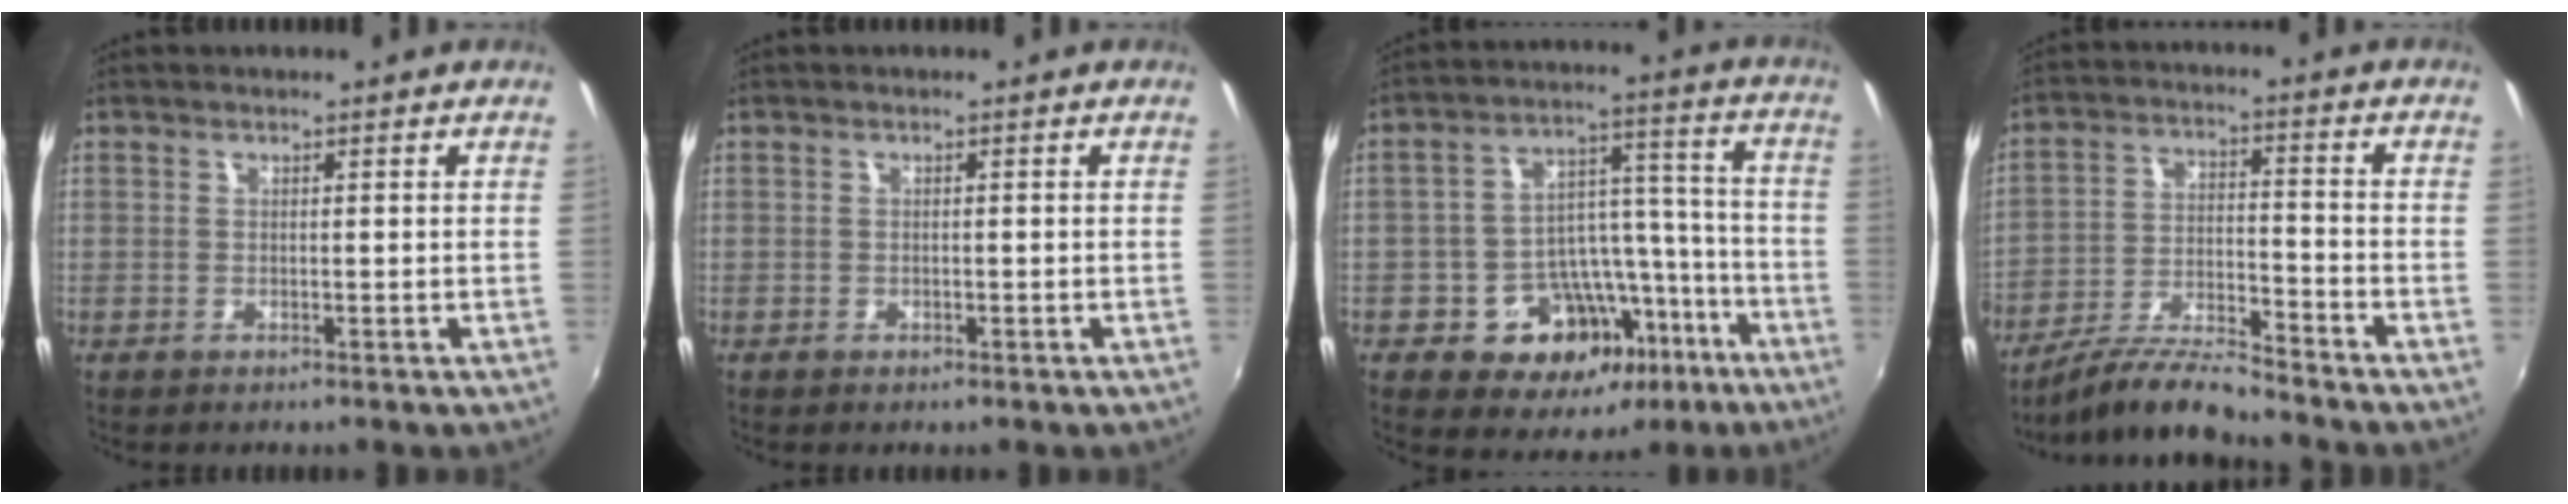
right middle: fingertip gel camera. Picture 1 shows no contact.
{"total": 0.7, "force": [-0.5, 0.4, 0.2], "torque": [-0.003, -0.002, -0.006]}
{"total": 16.2, "force": [-8.8, 11.7, 7.0], "torque": [-0.128, 0.050, -0.103]}
{"total": 10.8, "force": [-9.9, 0.1, 4.3], "torque": [-0.084, -0.009, -0.187]}